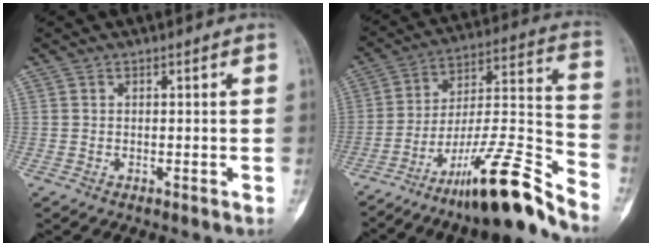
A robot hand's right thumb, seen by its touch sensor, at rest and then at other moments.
{"total": 20.2, "force": [-14.9, 2.3, 13.4], "torque": [-0.218, 0.101, -0.250]}